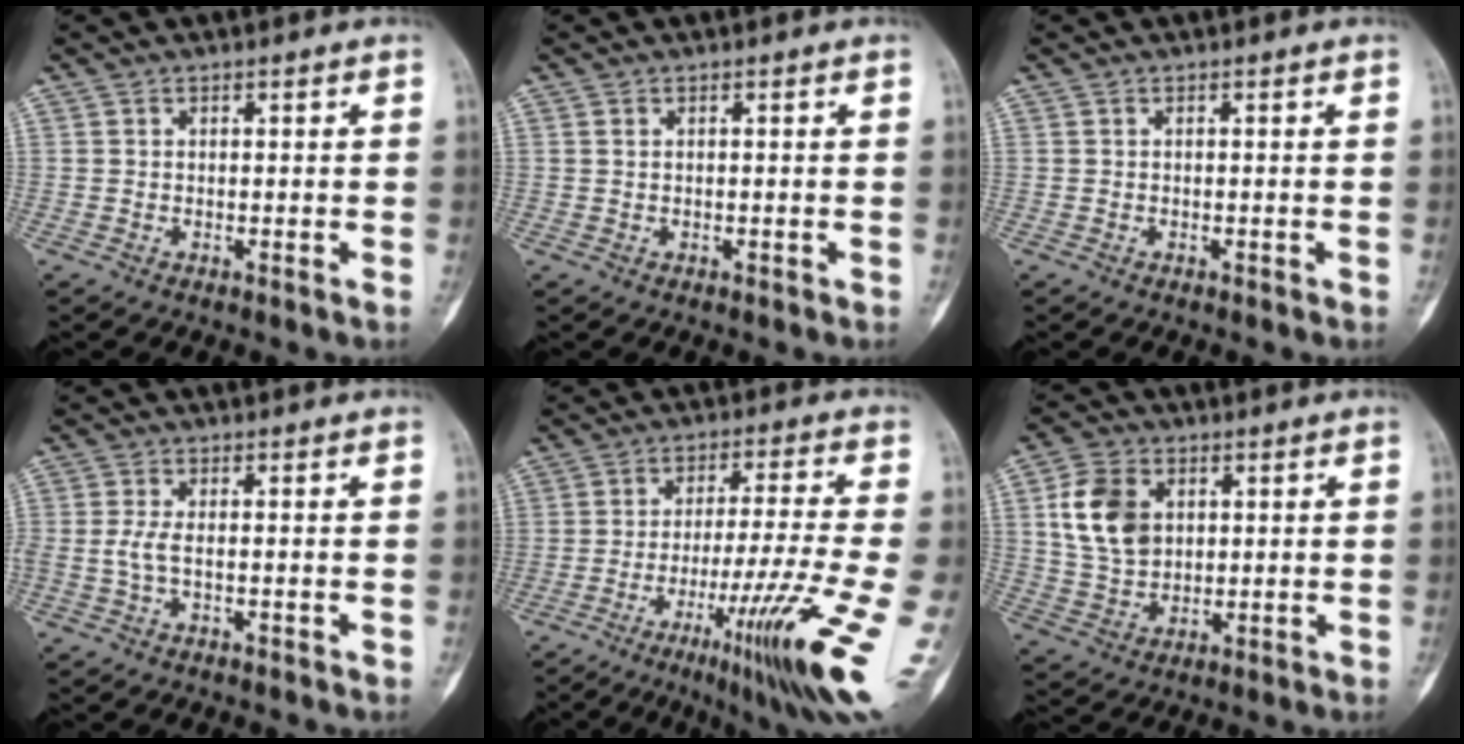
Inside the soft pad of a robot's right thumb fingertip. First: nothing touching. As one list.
[{"total": 0.5, "force": [0.1, 0.4, 0.3], "torque": [-0.003, 0.001, 0.001]}, {"total": 0.0}, {"total": 3.1, "force": [-0.5, 1.5, 2.6], "torque": [-0.063, 0.003, -0.015]}, {"total": 17.6, "force": [-6.6, 0.5, 16.3], "torque": [-0.240, 0.001, -0.102]}, {"total": 11.2, "force": [2.6, 8.2, 7.1], "torque": [-0.113, -0.003, 0.053]}]